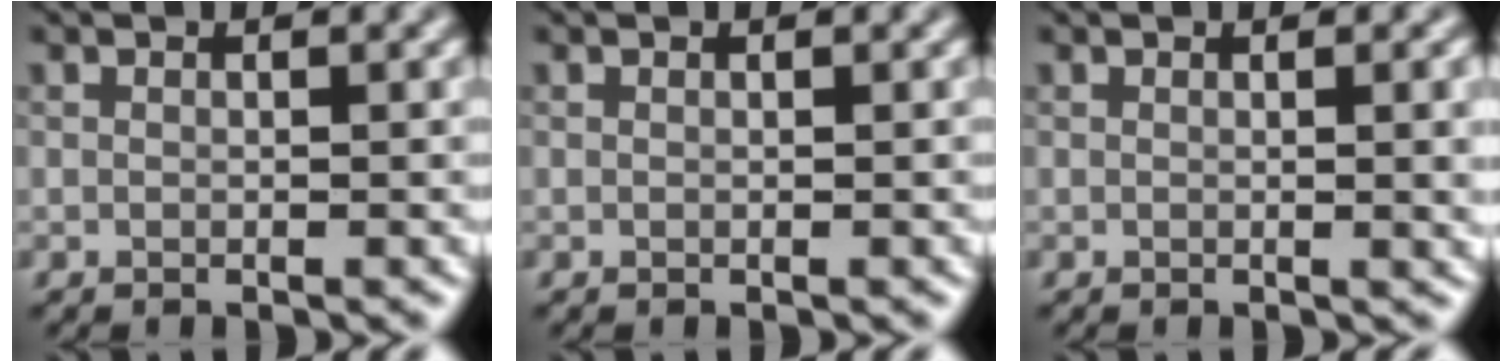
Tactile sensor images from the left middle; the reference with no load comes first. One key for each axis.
{"total": 0.0}
{"total": 3.0, "fx": 0.3, "fy": 1.0, "fz": 2.8, "tx": -0.022, "ty": 0.009, "tz": 0.009}